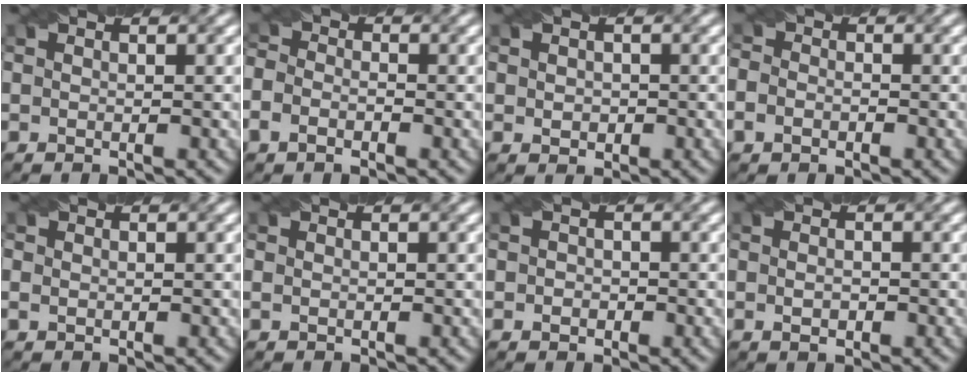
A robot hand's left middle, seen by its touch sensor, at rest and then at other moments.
{"total": 2.7, "force": [-1.2, 1.8, 1.5], "torque": [-0.025, -0.001, -0.031]}
{"total": 1.1, "force": [0.1, 0.9, 0.7], "torque": [-0.009, 0.000, 0.003]}
{"total": 2.1, "force": [-0.8, 1.7, 1.0], "torque": [-0.011, -0.001, -0.018]}
{"total": 1.1, "force": [0.0, 0.9, 0.5], "torque": [-0.009, -0.001, 0.002]}
{"total": 0.7, "force": [0.0, 0.6, 0.4], "torque": [-0.009, -0.001, 0.000]}
{"total": 1.0, "force": [-0.2, 0.9, 0.4], "torque": [0.001, -0.001, -0.010]}
{"total": 1.0, "force": [-0.3, 0.5, 0.8], "torque": [-0.017, 0.002, -0.004]}